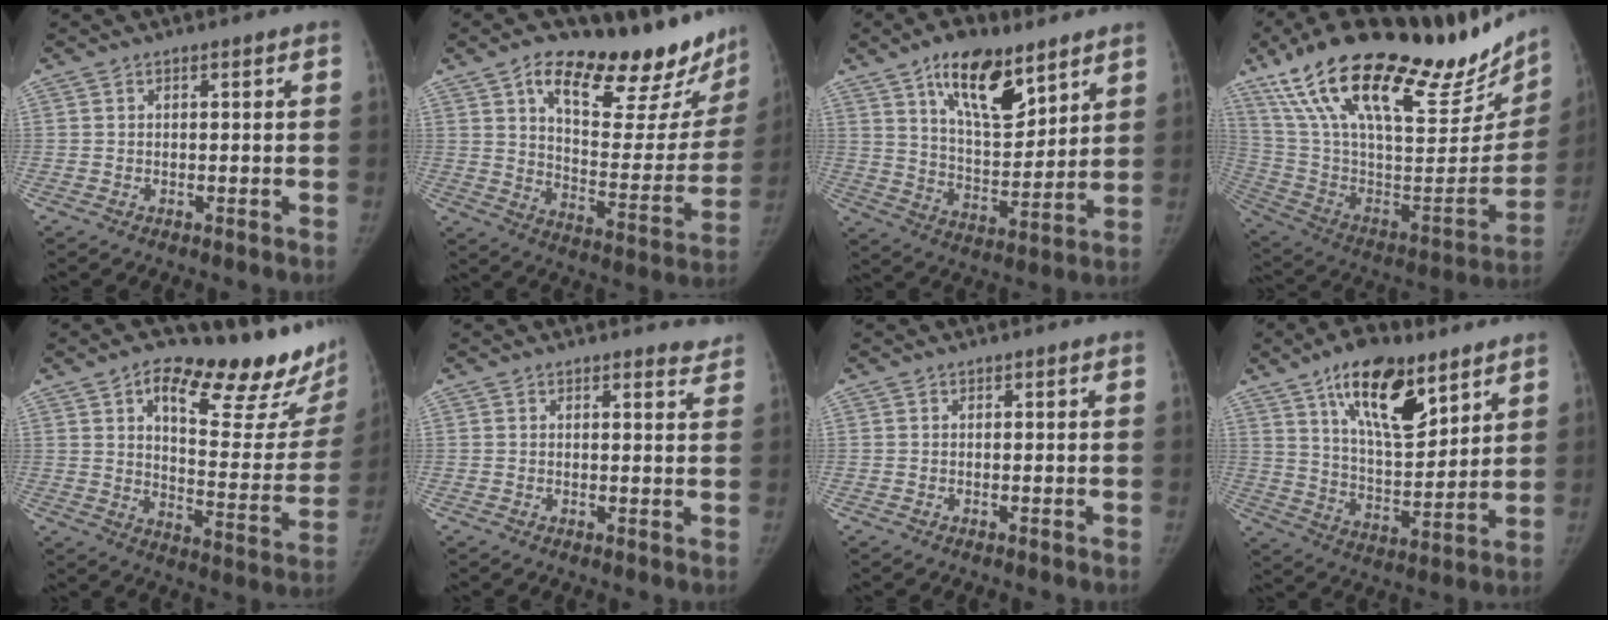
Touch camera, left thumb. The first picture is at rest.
{"total": 26.9, "force": [18.3, 10.0, 17.0], "torque": [-0.195, -0.084, 0.265]}
{"total": 15.6, "force": [9.4, 6.7, 10.4], "torque": [-0.140, -0.052, 0.165]}
{"total": 39.0, "force": [26.8, 13.2, 25.0], "torque": [-0.384, -0.057, 0.437]}
{"total": 25.6, "force": [15.6, 8.7, 18.3], "torque": [-0.204, -0.069, 0.219]}
{"total": 2.8, "force": [2.7, 0.7, 0.4], "torque": [0.005, -0.020, 0.019]}
{"total": 0.0}
{"total": 17.4, "force": [10.1, 7.3, 12.1], "torque": [-0.164, -0.053, 0.177]}